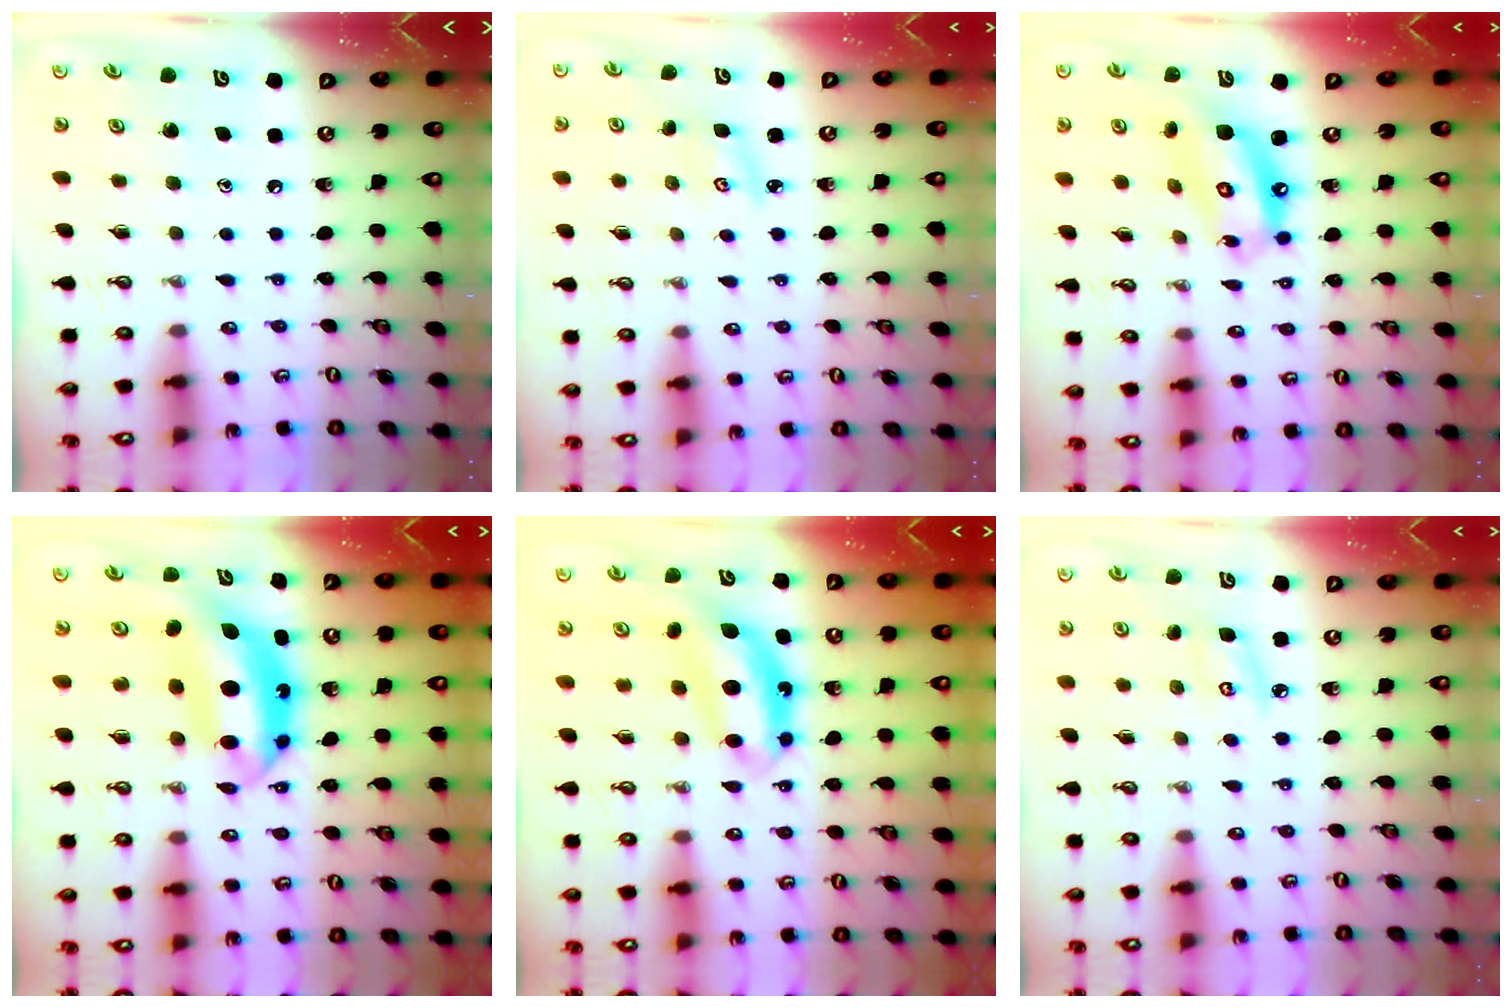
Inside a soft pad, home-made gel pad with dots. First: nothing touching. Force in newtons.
{"total": 2.7, "press": 2.7, "slide": 0.4}
{"total": 13.3, "press": 13.2, "slide": 1.5}
{"total": 9.2, "press": 9.2, "slide": 0.7}
{"total": 6.8, "press": 6.8, "slide": 0.6}
{"total": 6.8, "press": 6.8, "slide": 0.7}